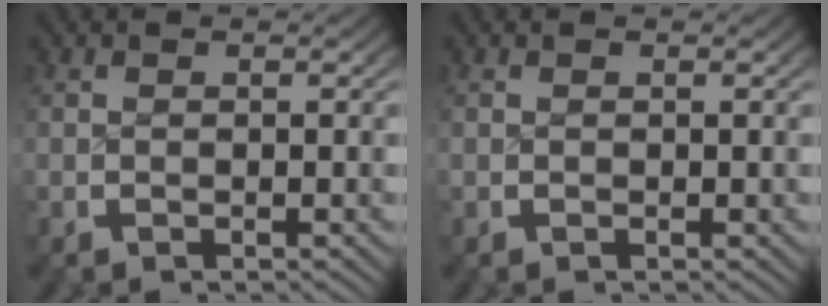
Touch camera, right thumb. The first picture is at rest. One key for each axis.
{"total": 0.0}